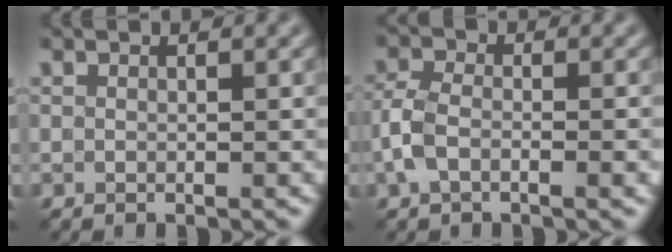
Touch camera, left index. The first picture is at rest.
{"total": 3.5, "force": [-1.4, 1.7, 2.7], "torque": [-0.065, 0.003, -0.033]}